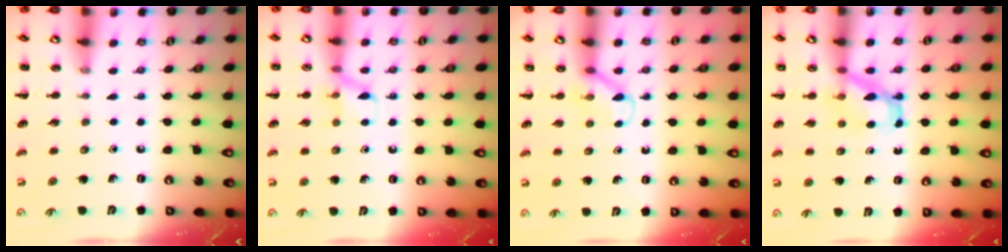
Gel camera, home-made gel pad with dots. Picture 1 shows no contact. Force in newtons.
{"total": 7.3, "press": 7.2, "slide": 0.3}
{"total": 5.0, "press": 4.7, "slide": 1.7}
{"total": 6.3, "press": 6.2, "slide": 0.4}